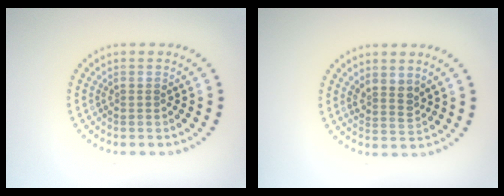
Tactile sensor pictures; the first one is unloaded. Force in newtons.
{"total": 2.0, "press": 1.7, "slide": 1.2}